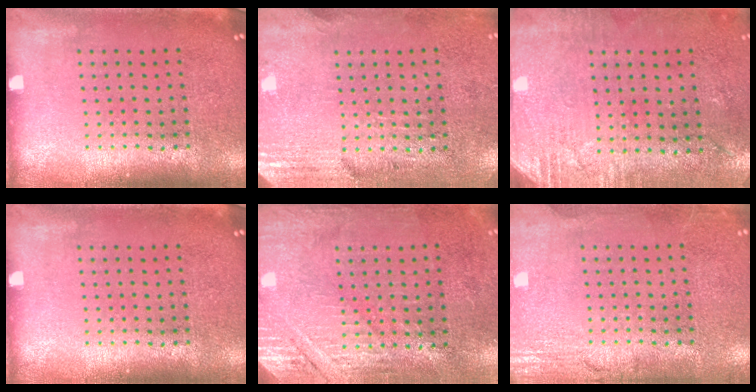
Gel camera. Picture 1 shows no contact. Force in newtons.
{"total": 2.8, "press": 2.4, "slide": 1.4}
{"total": 2.8, "press": 2.3, "slide": 1.6}
{"total": 0.0}
{"total": 2.8, "press": 2.7, "slide": 0.9}
{"total": 2.7, "press": 2.7, "slide": 0.3}